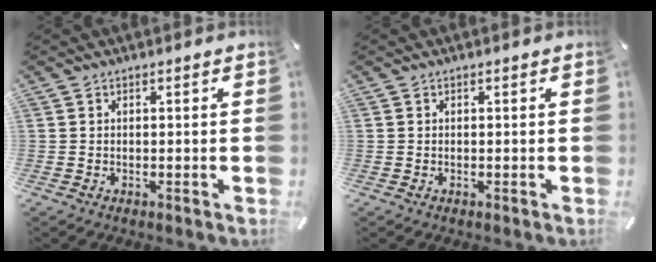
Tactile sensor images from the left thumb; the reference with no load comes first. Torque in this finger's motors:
{"motor_torque": [0.02, 0.04, -0.02, 0.00, 0.00]}